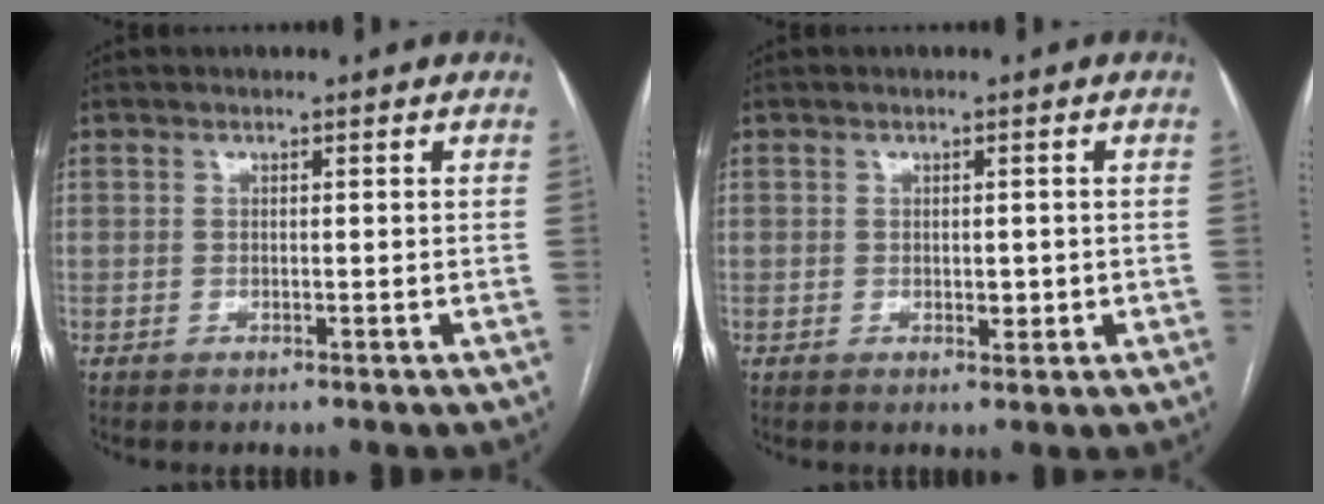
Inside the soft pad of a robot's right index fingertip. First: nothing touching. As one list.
[{"total": 2.2, "force": [-0.2, 1.3, 1.7], "torque": [-0.022, -0.002, 0.002]}]